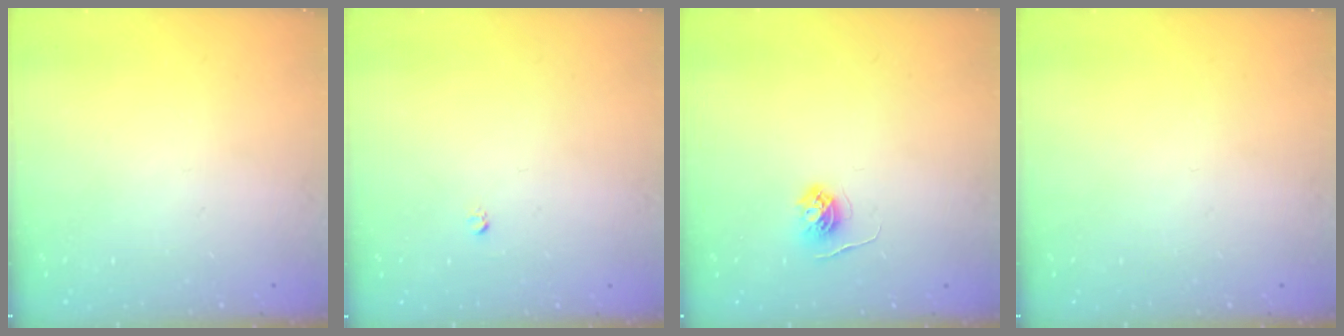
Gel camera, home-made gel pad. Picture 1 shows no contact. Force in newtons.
{"total": 2.5, "press": 2.5, "slide": 0.2}
{"total": 4.8, "press": 4.7, "slide": 0.5}
{"total": 0.0}